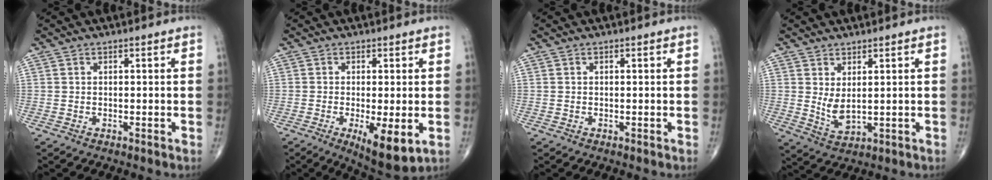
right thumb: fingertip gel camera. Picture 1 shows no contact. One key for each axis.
{"total": 8.6, "fx": -2.4, "fy": 2.6, "fz": 7.8, "tx": -0.120, "ty": -0.023, "tz": -0.034}
{"total": 0.0}
{"total": 4.5, "fx": 1.1, "fy": 2.0, "fz": 3.9, "tx": -0.069, "ty": -0.017, "tz": 0.032}